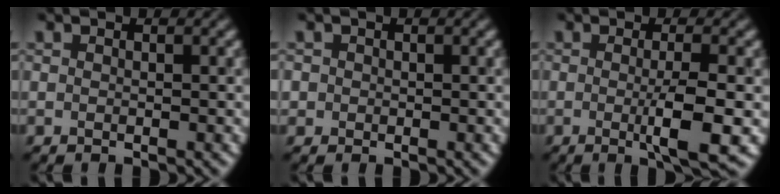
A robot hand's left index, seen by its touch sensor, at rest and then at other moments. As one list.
[{"total": 0.9, "force": [0.0, 0.9, 0.1], "torque": [0.007, -0.002, -0.003]}, {"total": 4.4, "force": [-0.7, 0.6, 4.3], "torque": [-0.069, -0.009, -0.010]}]